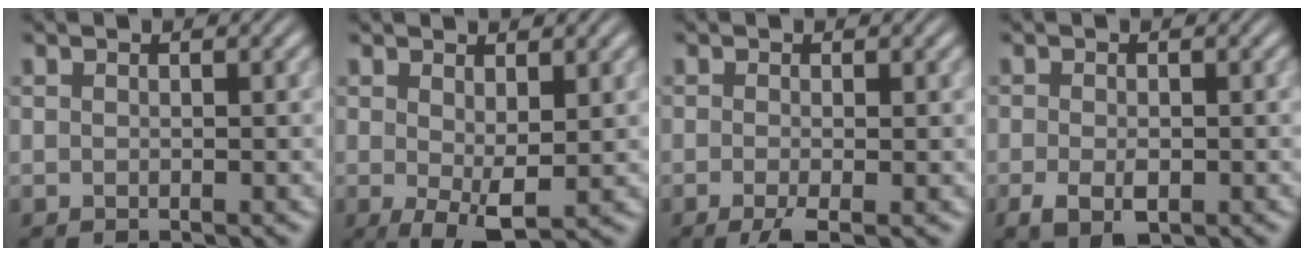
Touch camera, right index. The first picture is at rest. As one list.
[{"total": 3.6, "force": [-1.0, 1.3, 3.2], "torque": [-0.054, -0.030, 0.000]}, {"total": 2.2, "force": [-1.3, 0.5, 1.6], "torque": [-0.034, -0.012, -0.019]}, {"total": 3.2, "force": [-1.5, 1.8, 2.2], "torque": [-0.048, -0.020, -0.013]}]